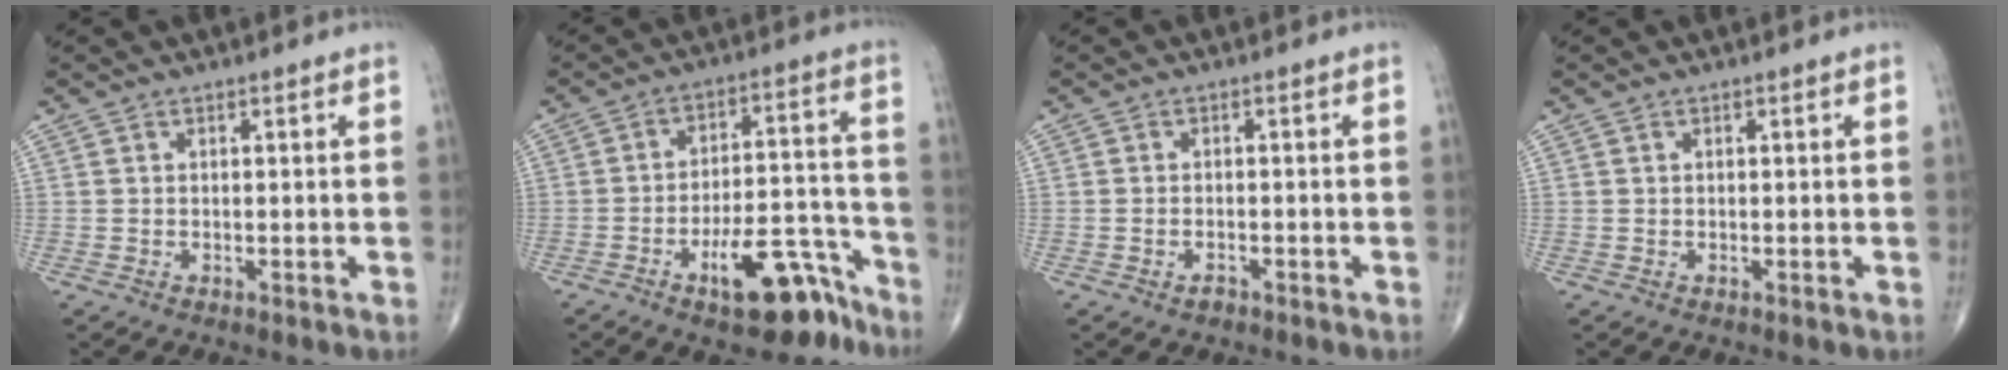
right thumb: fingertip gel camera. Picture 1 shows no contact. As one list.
[{"total": 13.7, "force": [-8.6, 5.3, 9.3], "torque": [-0.111, 0.079, -0.131]}, {"total": 1.4, "force": [-1.0, 0.8, 0.6], "torque": [-0.015, 0.007, -0.016]}, {"total": 0.0}]